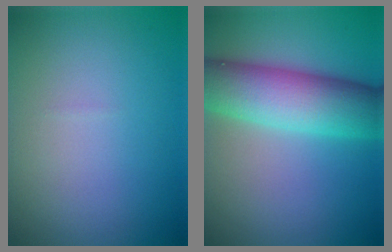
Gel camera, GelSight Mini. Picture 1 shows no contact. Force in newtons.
{"total": 9.1, "press": 9.1, "slide": 0.3}